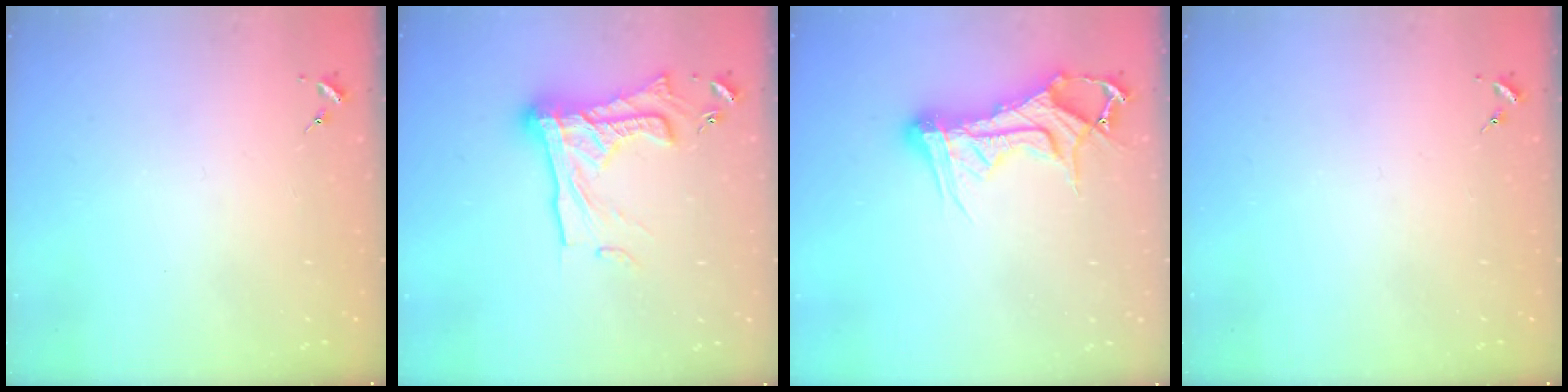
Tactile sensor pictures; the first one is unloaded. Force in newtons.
{"total": 20.7, "press": 20.6, "slide": 2.0}
{"total": 14.4, "press": 14.4, "slide": 1.4}
{"total": 0.0}